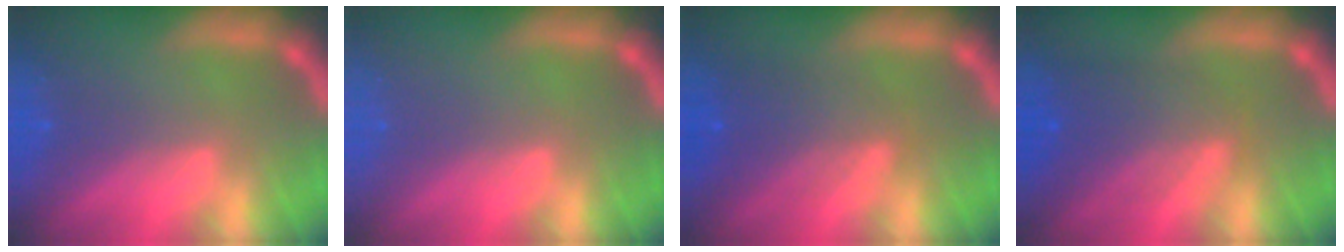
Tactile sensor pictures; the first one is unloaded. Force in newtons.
{"total": 0.0}
{"total": 4.5}
{"total": 5.5}